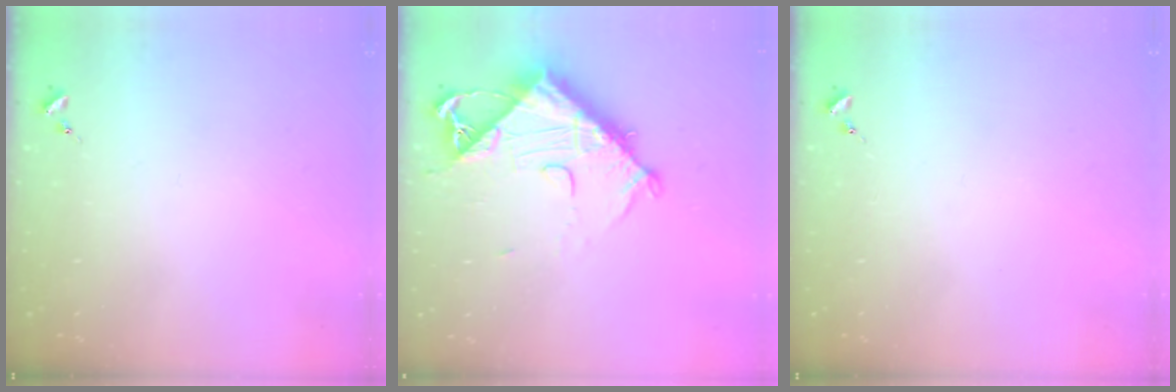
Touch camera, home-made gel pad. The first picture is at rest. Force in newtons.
{"total": 12.5, "press": 12.5, "slide": 1.3}
{"total": 0.0}